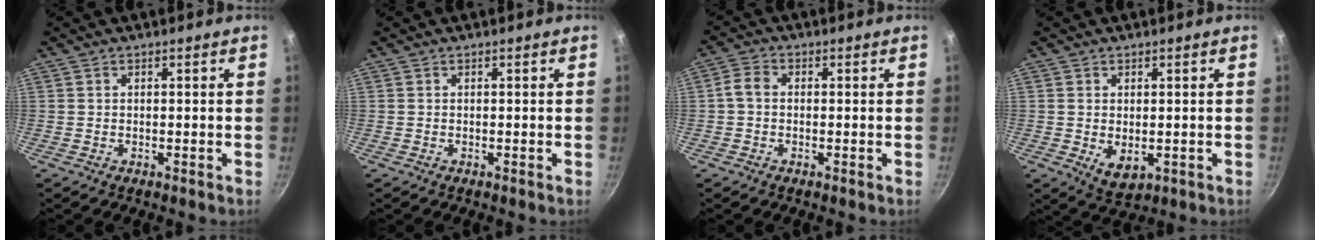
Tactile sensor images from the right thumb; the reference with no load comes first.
{"total": 0.0}
{"total": 2.9, "force": [-0.3, 2.2, 1.9], "torque": [-0.043, 0.013, -0.015]}
{"total": 4.8, "force": [-0.4, 3.0, 3.7], "torque": [-0.058, -0.016, 0.001]}